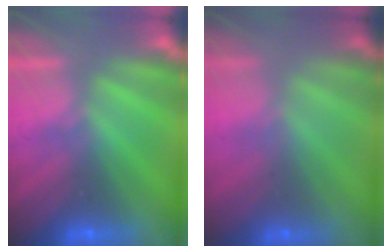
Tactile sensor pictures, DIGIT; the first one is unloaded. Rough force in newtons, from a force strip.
{"total": 1.5}